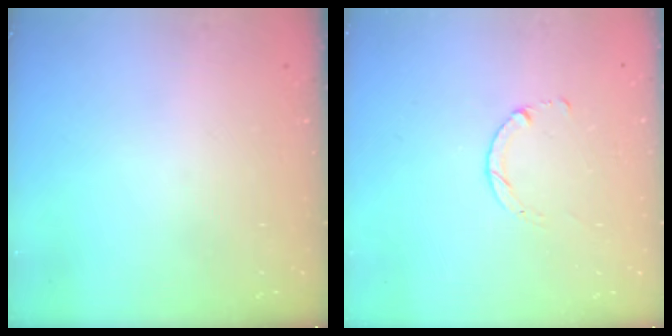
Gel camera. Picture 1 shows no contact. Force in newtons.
{"total": 1.4, "press": 1.4, "slide": 0.2}